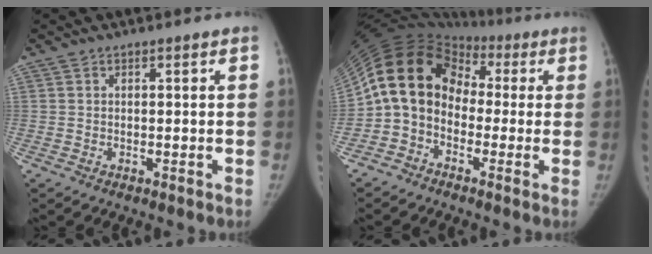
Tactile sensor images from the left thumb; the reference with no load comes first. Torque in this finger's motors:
{"motor_torque": [-1.05, 2.78, 1.45, 1.32, 0.22]}